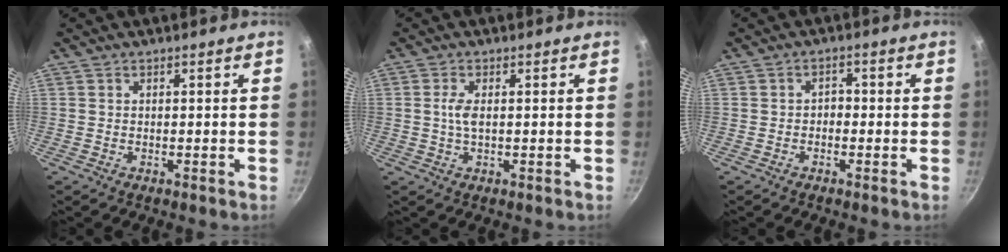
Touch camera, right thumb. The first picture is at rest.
{"total": 3.0, "force": [0.2, 1.2, 2.7], "torque": [-0.062, 0.003, 0.002]}
{"total": 1.7, "force": [-0.7, 1.3, 0.9], "torque": [-0.006, 0.010, -0.014]}